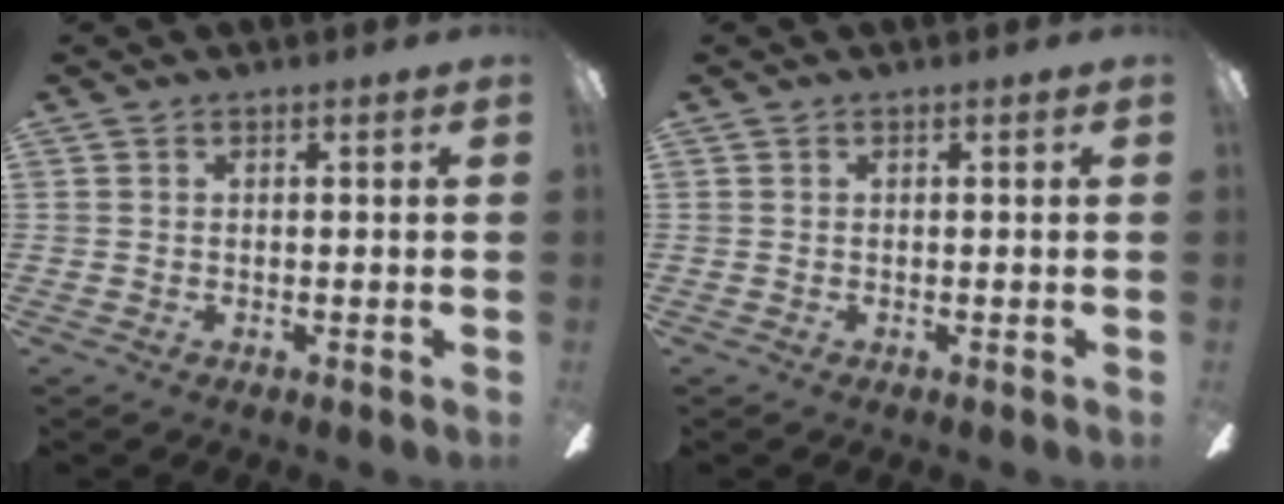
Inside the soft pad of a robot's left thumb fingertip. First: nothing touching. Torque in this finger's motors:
{"motor_torque": [0.02, 0.02, 0.10, -0.19, 0.00]}